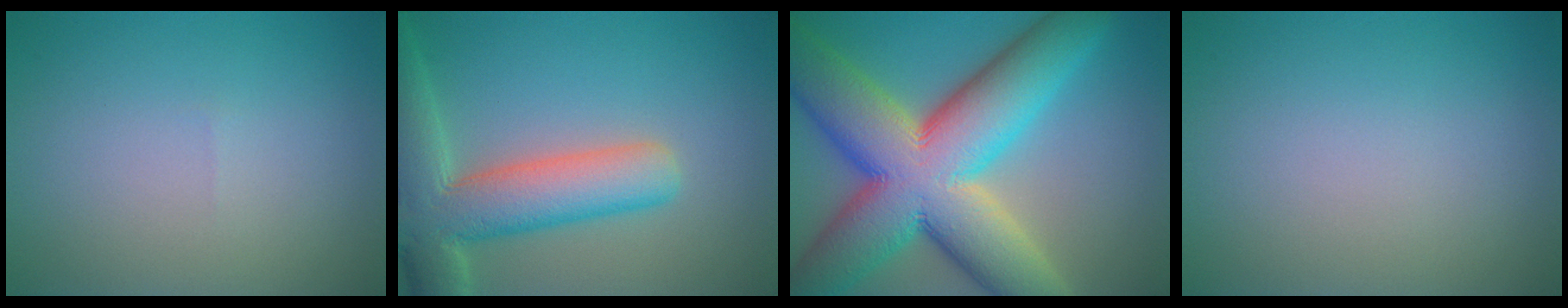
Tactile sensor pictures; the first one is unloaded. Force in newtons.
{"total": 9.0, "press": 9.0, "slide": 0.8}
{"total": 17.1, "press": 17.1, "slide": 0.7}
{"total": 0.0}